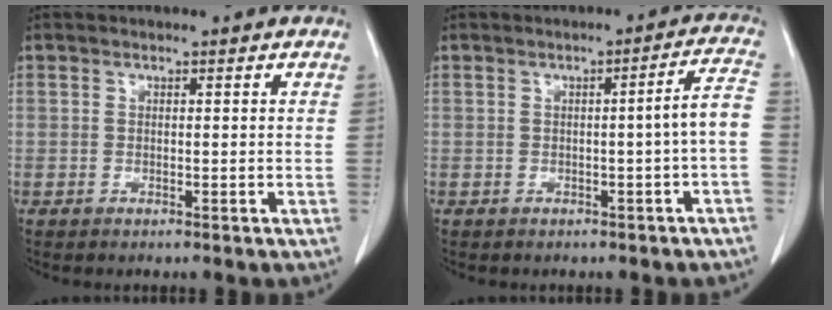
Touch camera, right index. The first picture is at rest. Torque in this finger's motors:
{"motor_torque": [0.26, -0.17, 0.17, 0.05]}